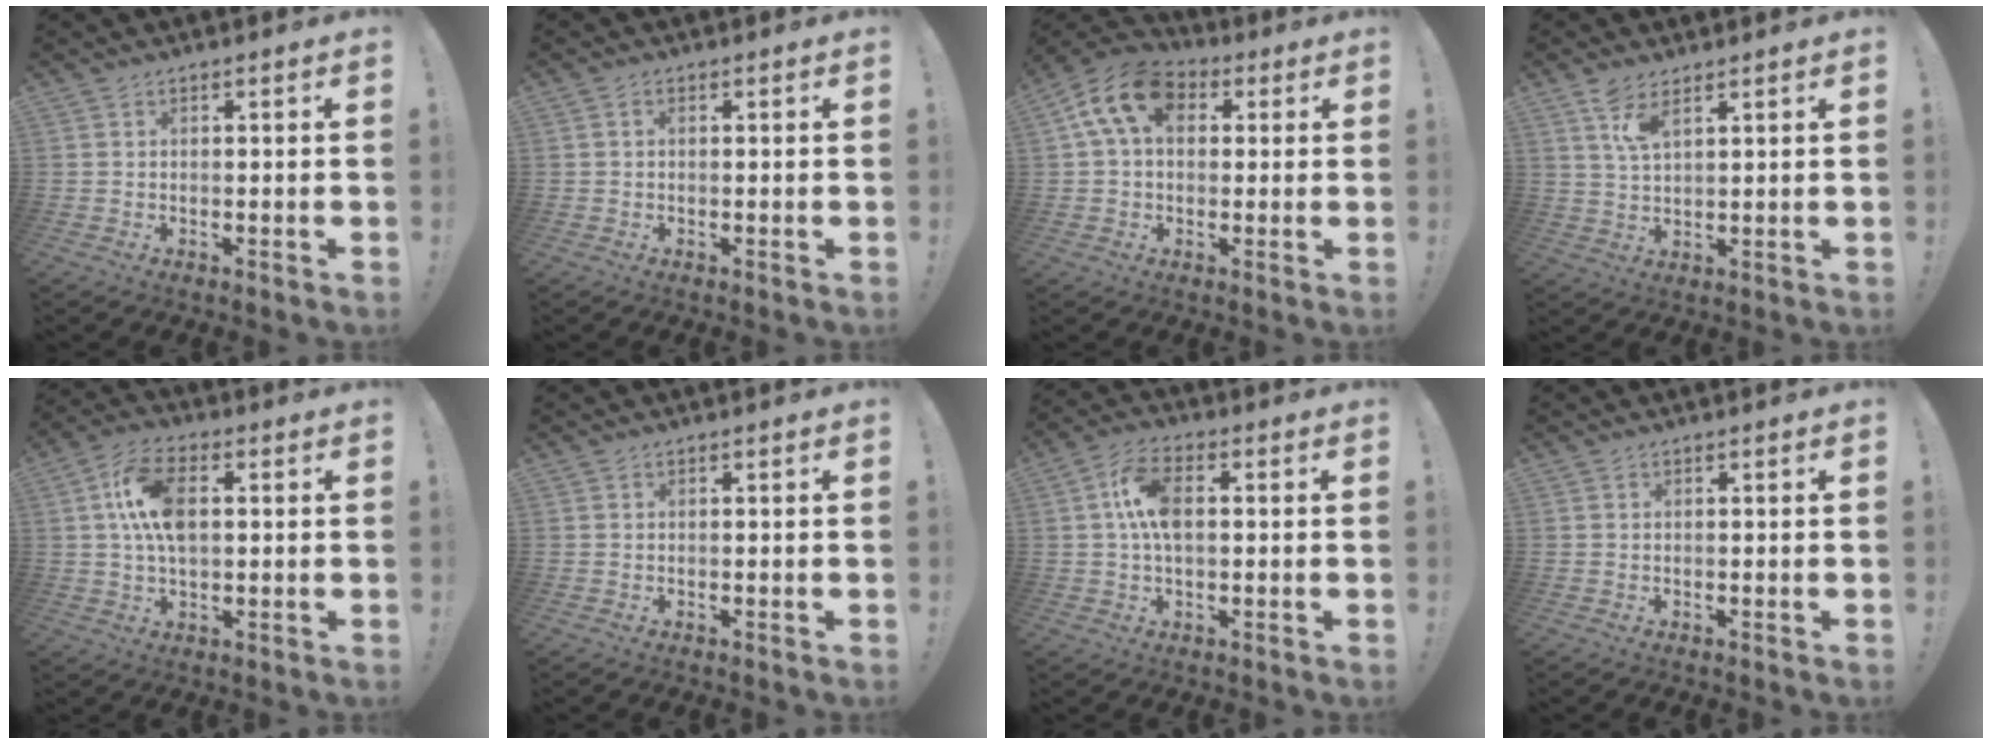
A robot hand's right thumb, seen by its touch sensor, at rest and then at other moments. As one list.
[{"total": 0.7, "force": [0.1, 0.4, 0.6], "torque": [-0.009, 0.001, 0.000]}, {"total": 13.1, "force": [4.0, 8.8, 8.9], "torque": [-0.161, 0.007, 0.077]}, {"total": 6.4, "force": [3.9, 2.3, 4.6], "torque": [-0.087, -0.010, 0.069]}, {"total": 11.9, "force": [1.8, 6.9, 9.6], "torque": [-0.182, 0.007, 0.033]}, {"total": 0.0}, {"total": 9.3, "force": [0.9, 5.1, 7.7], "torque": [-0.155, 0.006, 0.016]}, {"total": 0.0}]